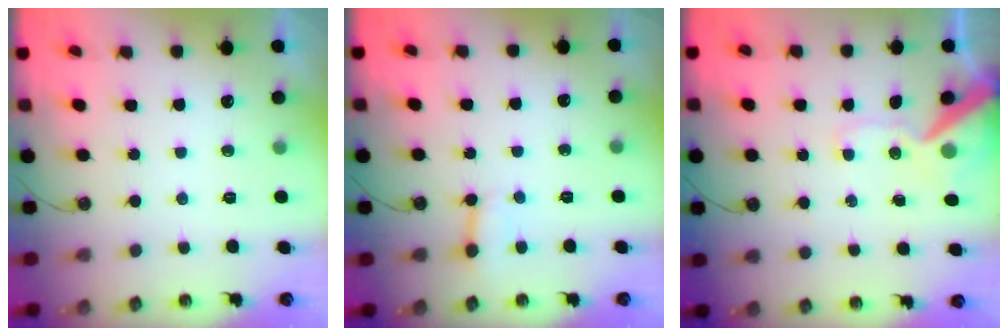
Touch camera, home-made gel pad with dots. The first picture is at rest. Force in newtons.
{"total": 3.7, "press": 3.7, "slide": 0.2}
{"total": 11.8, "press": 11.7, "slide": 1.8}